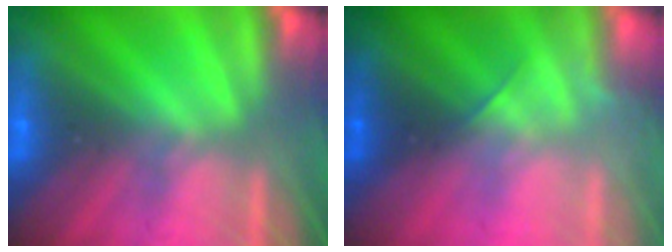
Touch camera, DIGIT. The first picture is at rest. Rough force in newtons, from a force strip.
{"total": 1.9}